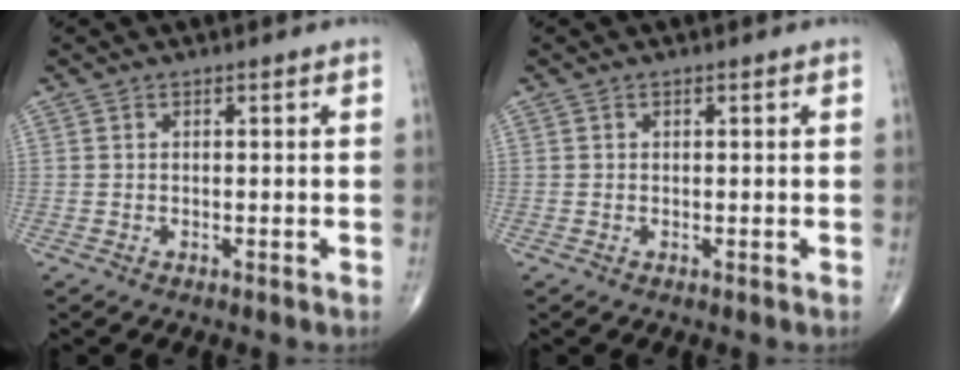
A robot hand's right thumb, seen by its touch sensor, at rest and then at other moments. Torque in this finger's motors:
{"motor_torque": [-0.39, 0.11, -0.18, -0.09, 0.01]}